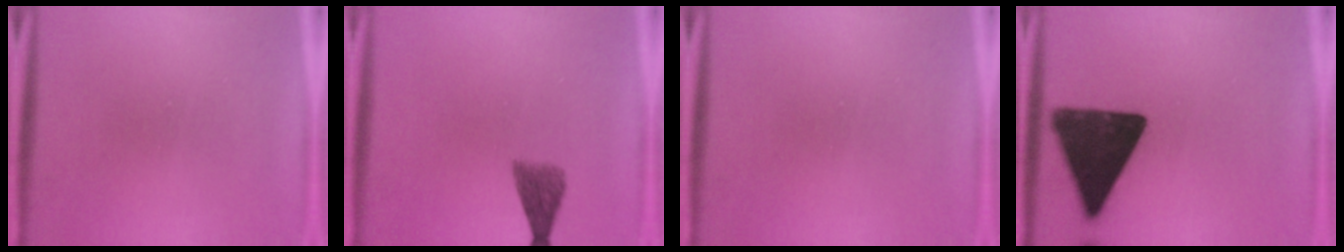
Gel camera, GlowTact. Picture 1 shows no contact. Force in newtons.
{"total": 3.9}
{"total": 0.0}
{"total": 16.5}